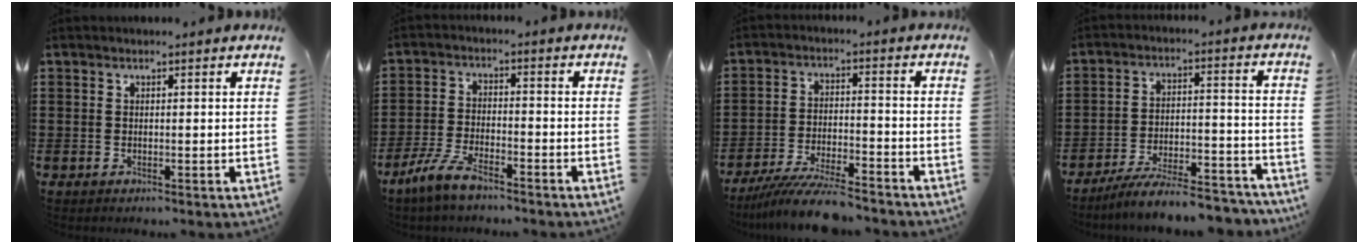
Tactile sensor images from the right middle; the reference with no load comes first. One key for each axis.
{"total": 6.3, "fx": -4.9, "fy": 1.5, "fz": 3.6, "tx": -0.091, "ty": -0.005, "tz": -0.098}
{"total": 8.5, "fx": -7.8, "fy": 0.7, "fz": 3.2, "tx": -0.063, "ty": 0.008, "tz": -0.150}
{"total": 8.3, "fx": -7.7, "fy": 0.8, "fz": 3.0, "tx": -0.038, "ty": 0.017, "tz": -0.143}